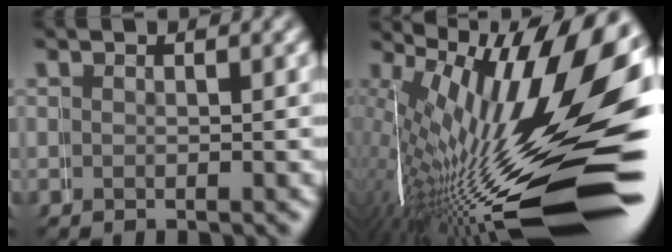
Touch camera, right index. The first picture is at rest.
{"total": 19.1, "force": [-4.5, 7.6, 17.0], "torque": [-0.226, -0.015, -0.043]}